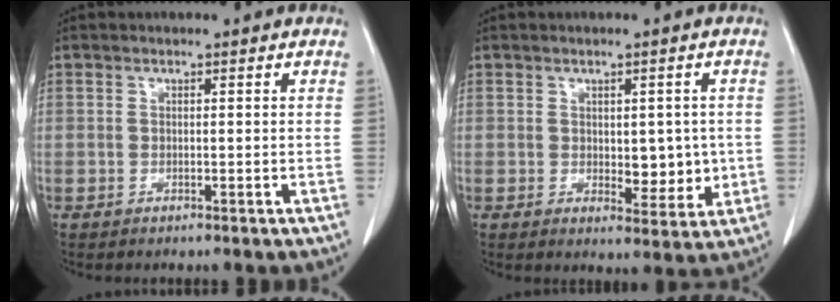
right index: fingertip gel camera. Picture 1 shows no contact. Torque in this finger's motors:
{"motor_torque": [0.19, 0.07, 0.13, 0.04]}